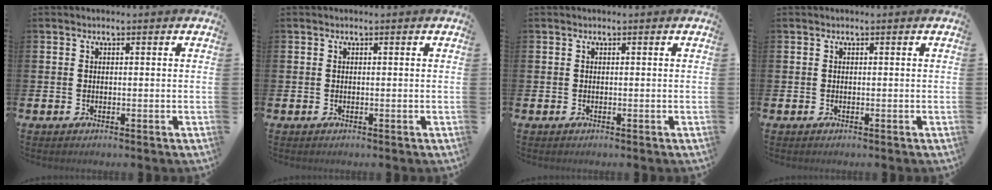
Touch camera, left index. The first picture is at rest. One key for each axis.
{"total": 0.0}
{"total": 0.0}
{"total": 0.0}